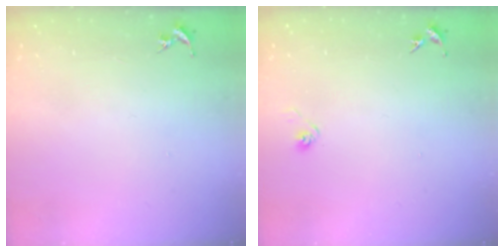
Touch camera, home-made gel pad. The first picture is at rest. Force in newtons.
{"total": 3.3, "press": 3.2, "slide": 0.8}